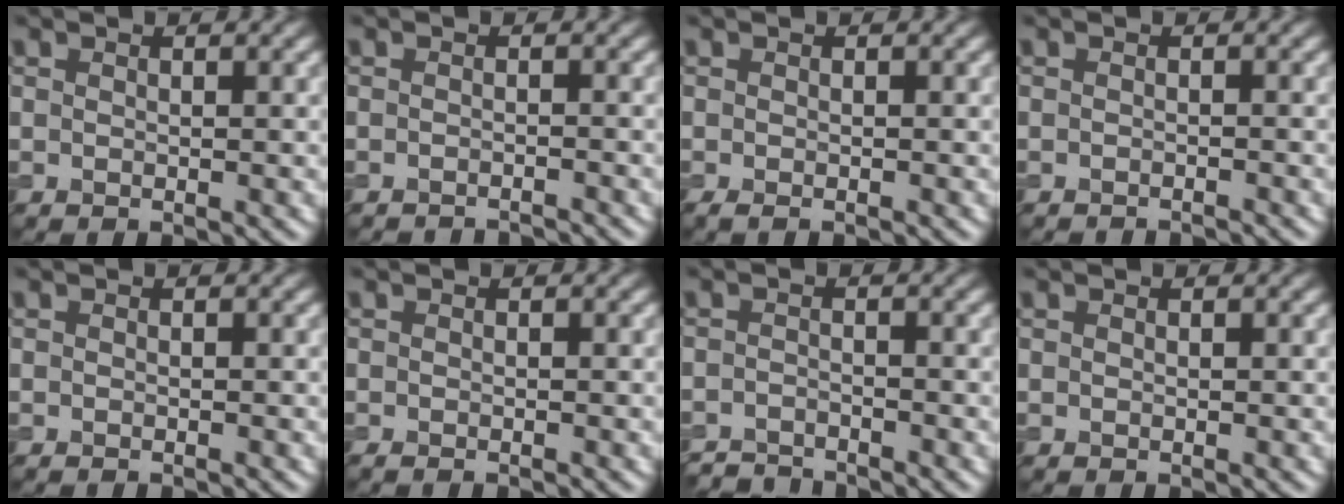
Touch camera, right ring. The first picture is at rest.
{"total": 2.6, "force": [-2.6, 0.1, 0.4], "torque": [0.002, -0.007, -0.034]}
{"total": 1.9, "force": [-1.6, 0.3, 0.9], "torque": [-0.009, -0.005, -0.023]}
{"total": 1.9, "force": [-1.8, 0.1, 0.3], "torque": [0.006, -0.006, -0.025]}
{"total": 0.6, "force": [-0.5, 0.1, 0.2], "torque": [0.000, -0.001, -0.008]}
{"total": 1.1, "force": [-1.0, 0.2, 0.5], "torque": [-0.001, -0.004, -0.012]}
{"total": 2.4, "force": [-2.4, 0.3, 0.2], "torque": [0.000, -0.001, -0.048]}
{"total": 0.0}